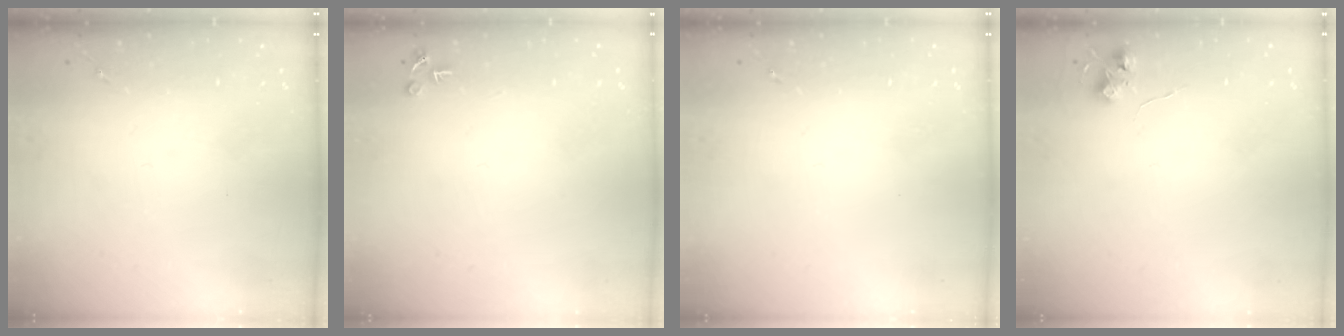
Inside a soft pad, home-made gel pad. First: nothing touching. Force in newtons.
{"total": 4.3, "press": 4.3, "slide": 0.5}
{"total": 0.0}
{"total": 5.5, "press": 5.5, "slide": 0.5}